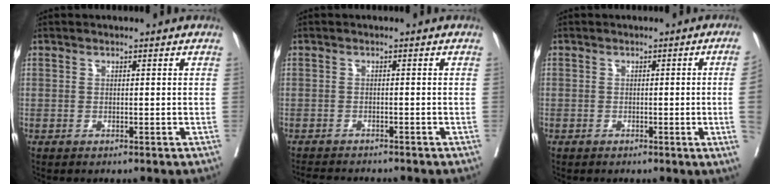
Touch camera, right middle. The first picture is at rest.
{"total": 5.2, "force": [-4.9, 0.5, 1.5], "torque": [-0.015, -0.011, -0.078]}
{"total": 3.9, "force": [-0.6, -1.2, 3.7], "torque": [-0.036, -0.006, -0.007]}